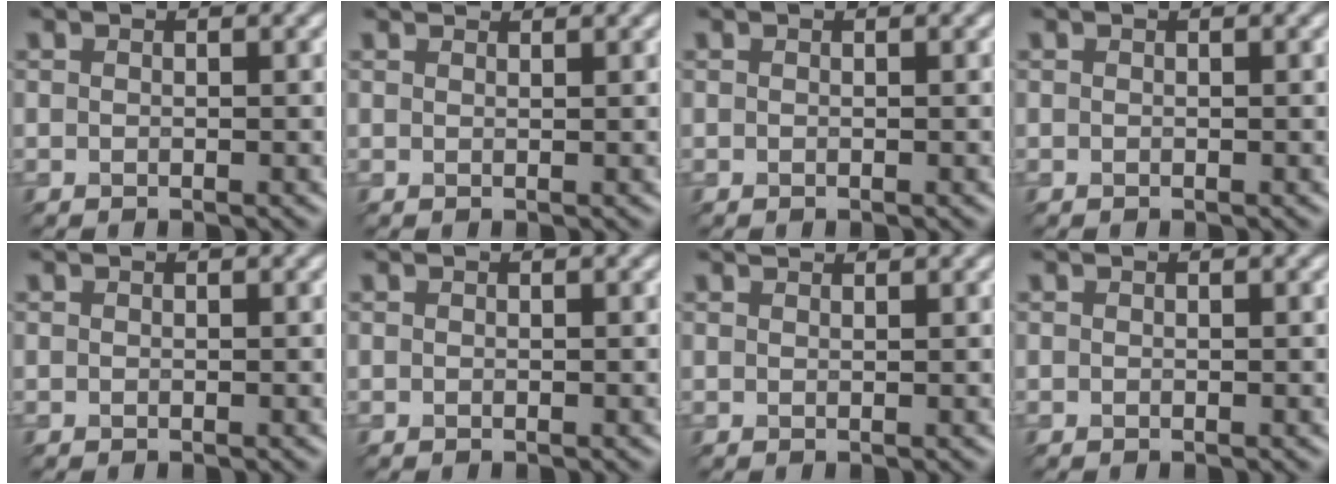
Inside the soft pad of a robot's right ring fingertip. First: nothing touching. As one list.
[{"total": 1.1, "force": [1.0, -0.1, 0.4], "torque": [-0.035, 0.007, 0.010]}, {"total": 0.0}, {"total": 0.0}, {"total": 0.0}, {"total": 0.0}, {"total": 0.9, "force": [0.8, -0.3, 0.2], "torque": [-0.034, 0.005, 0.010]}, {"total": 0.0}]